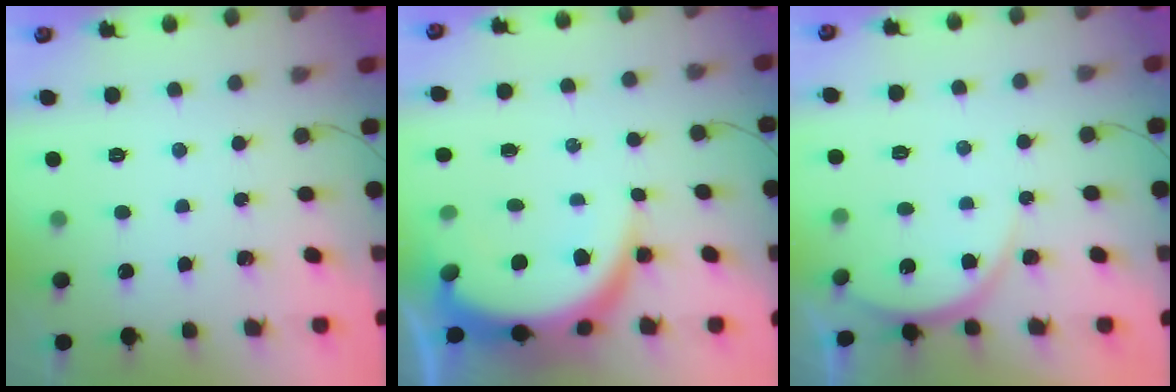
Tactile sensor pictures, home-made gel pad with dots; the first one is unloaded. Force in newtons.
{"total": 10.2, "press": 10.2, "slide": 1.0}
{"total": 6.1, "press": 6.1, "slide": 0.7}